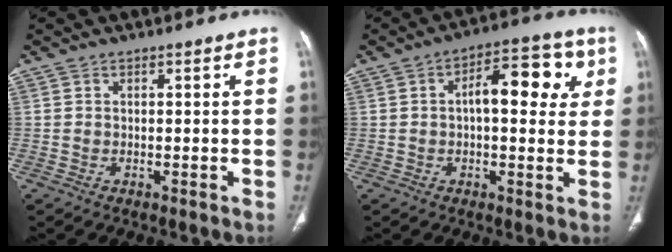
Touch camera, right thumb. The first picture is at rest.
{"total": 12.4, "force": [2.6, 5.9, 10.6], "torque": [-0.112, 0.020, 0.029]}